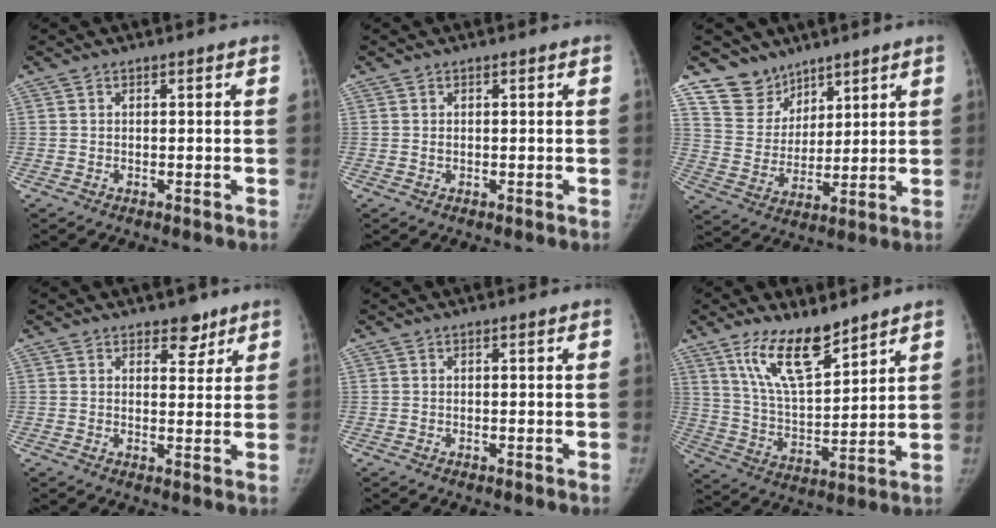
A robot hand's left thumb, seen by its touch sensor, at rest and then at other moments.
{"total": 0.5, "force": [0.0, 0.4, 0.3], "torque": [-0.005, 0.000, 0.002]}
{"total": 9.1, "force": [7.0, 5.7, 0.3], "torque": [0.033, -0.062, 0.147]}
{"total": 3.9, "force": [2.8, 2.2, 1.5], "torque": [0.006, -0.017, 0.039]}
{"total": 0.0}
{"total": 12.7, "force": [9.0, 4.2, 7.9], "torque": [-0.120, -0.062, 0.178]}